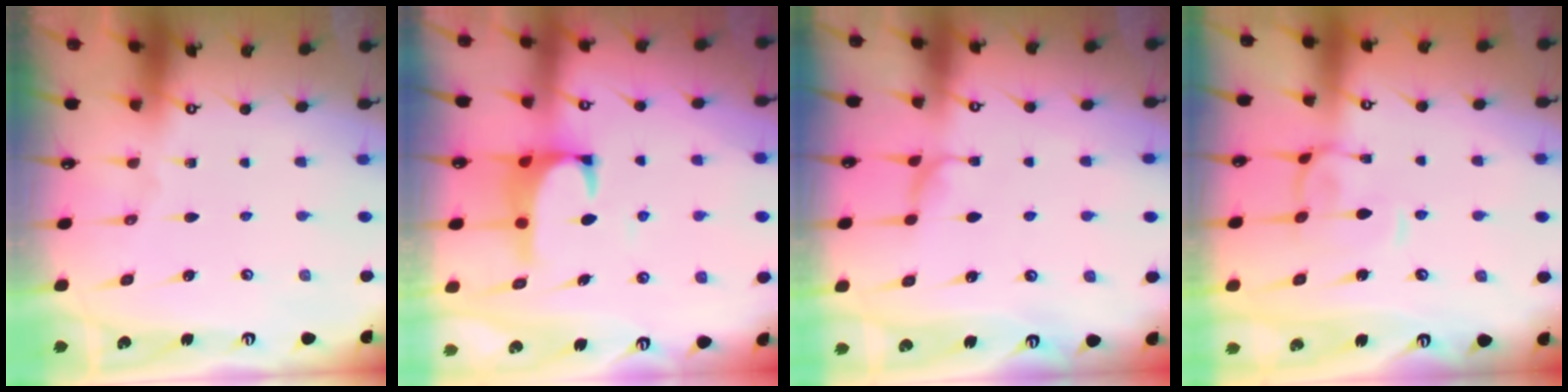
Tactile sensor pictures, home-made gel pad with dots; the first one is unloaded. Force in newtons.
{"total": 2.7, "press": 2.5, "slide": 0.8}
{"total": 2.3, "press": 2.3, "slide": 0.4}
{"total": 1.3, "press": 1.1, "slide": 0.7}